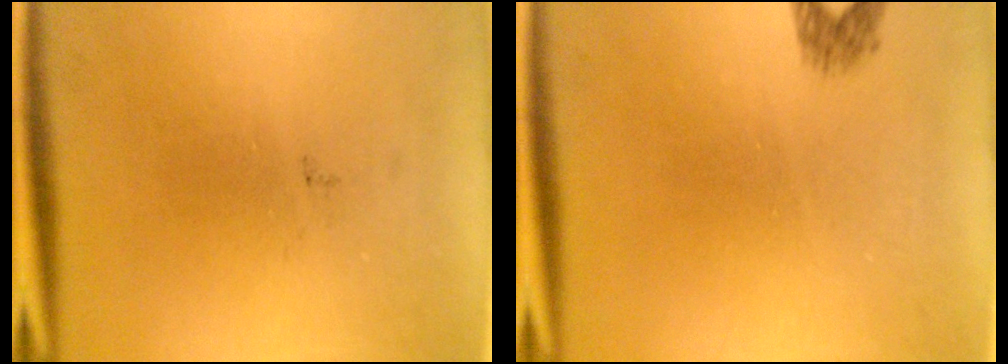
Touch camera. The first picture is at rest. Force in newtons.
{"total": 1.3}